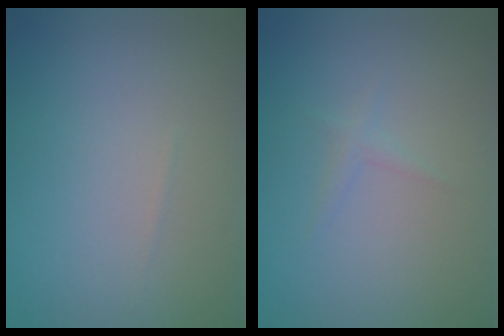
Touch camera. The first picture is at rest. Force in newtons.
{"total": 0.7, "press": 0.7, "slide": 0.0}